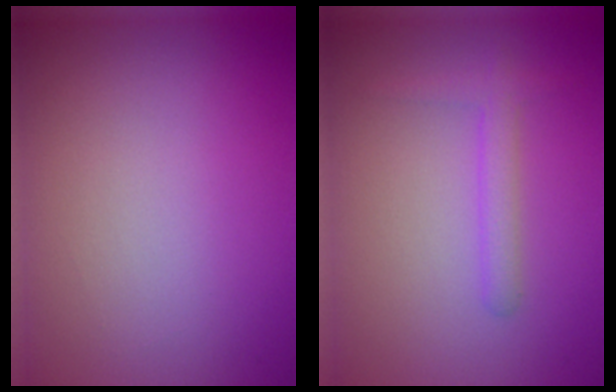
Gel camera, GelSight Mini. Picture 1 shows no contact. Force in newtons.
{"total": 1.7, "press": 1.7, "slide": 0.1}